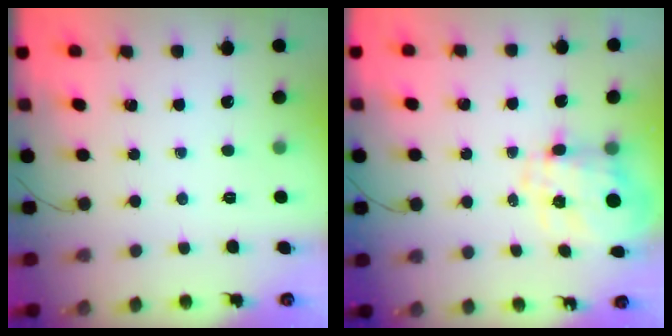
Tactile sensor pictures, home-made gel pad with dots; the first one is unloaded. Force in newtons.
{"total": 6.7, "press": 6.6, "slide": 1.5}